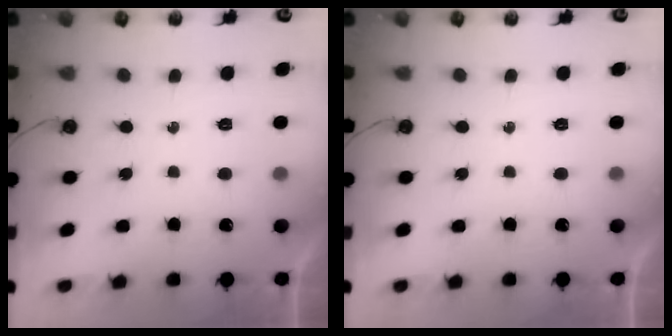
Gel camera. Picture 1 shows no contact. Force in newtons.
{"total": 0.0}